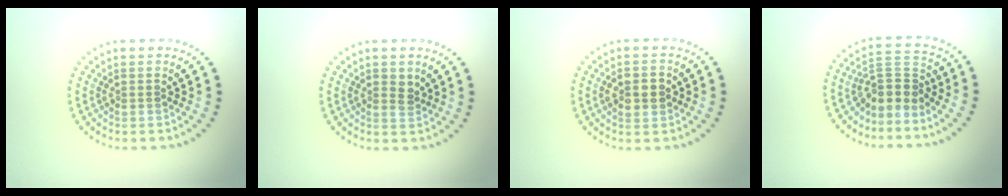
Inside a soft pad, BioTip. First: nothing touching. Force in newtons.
{"total": 1.2, "press": 1.2, "slide": 0.3}
{"total": 2.7, "press": 2.7, "slide": 0.0}
{"total": 3.2, "press": 2.4, "slide": 2.1}